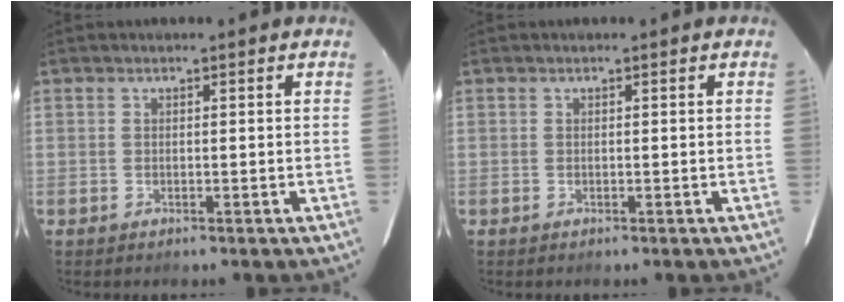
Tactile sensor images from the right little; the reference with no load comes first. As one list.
[{"total": 0.0}]